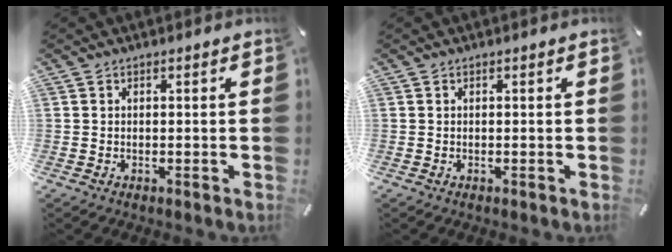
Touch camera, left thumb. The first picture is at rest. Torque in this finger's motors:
{"motor_torque": [-0.04, 0.04, 0.00, 0.05, 0.00]}